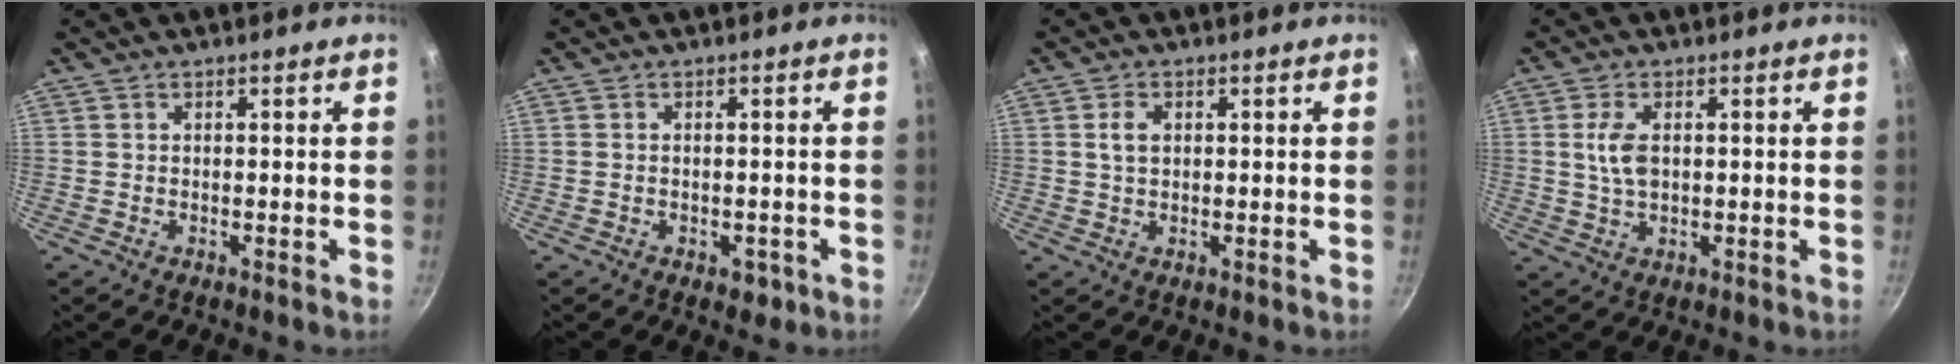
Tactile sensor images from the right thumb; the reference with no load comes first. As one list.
[{"total": 2.8, "force": [-1.2, 1.7, 1.8], "torque": [-0.016, 0.006, -0.008]}, {"total": 2.9, "force": [0.6, 1.9, 2.0], "torque": [-0.033, 0.003, 0.012]}, {"total": 5.2, "force": [0.8, 3.0, 4.2], "torque": [-0.079, 0.001, 0.014]}]